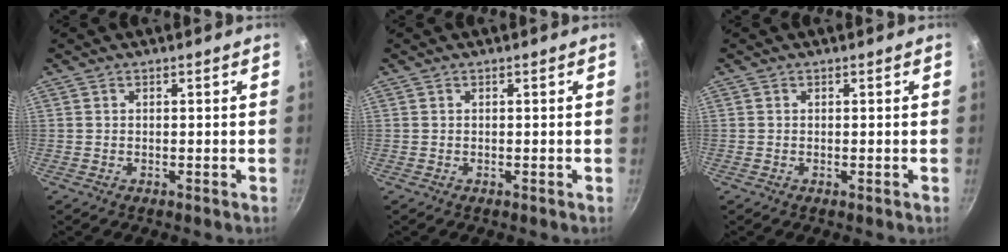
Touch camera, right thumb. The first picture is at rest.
{"total": 0.0}
{"total": 0.0}